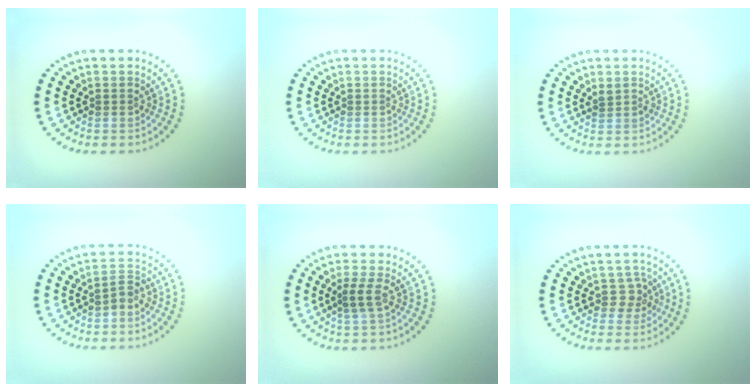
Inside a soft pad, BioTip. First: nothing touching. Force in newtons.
{"total": 0.0}
{"total": 0.7, "press": 0.7, "slide": 0.3}
{"total": 1.3, "press": 1.3, "slide": 0.5}
{"total": 1.5, "press": 1.3, "slide": 0.9}
{"total": 1.9, "press": 1.5, "slide": 1.1}